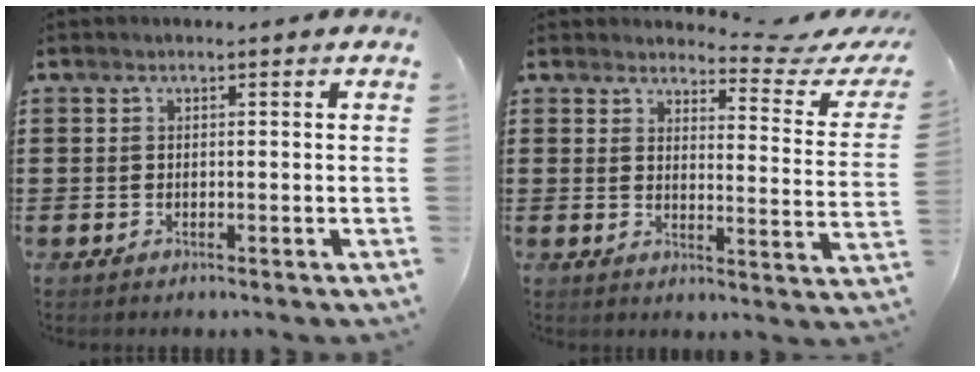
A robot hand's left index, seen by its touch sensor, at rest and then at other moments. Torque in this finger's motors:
{"motor_torque": [2.14, 0.00, 0.02, -0.04]}